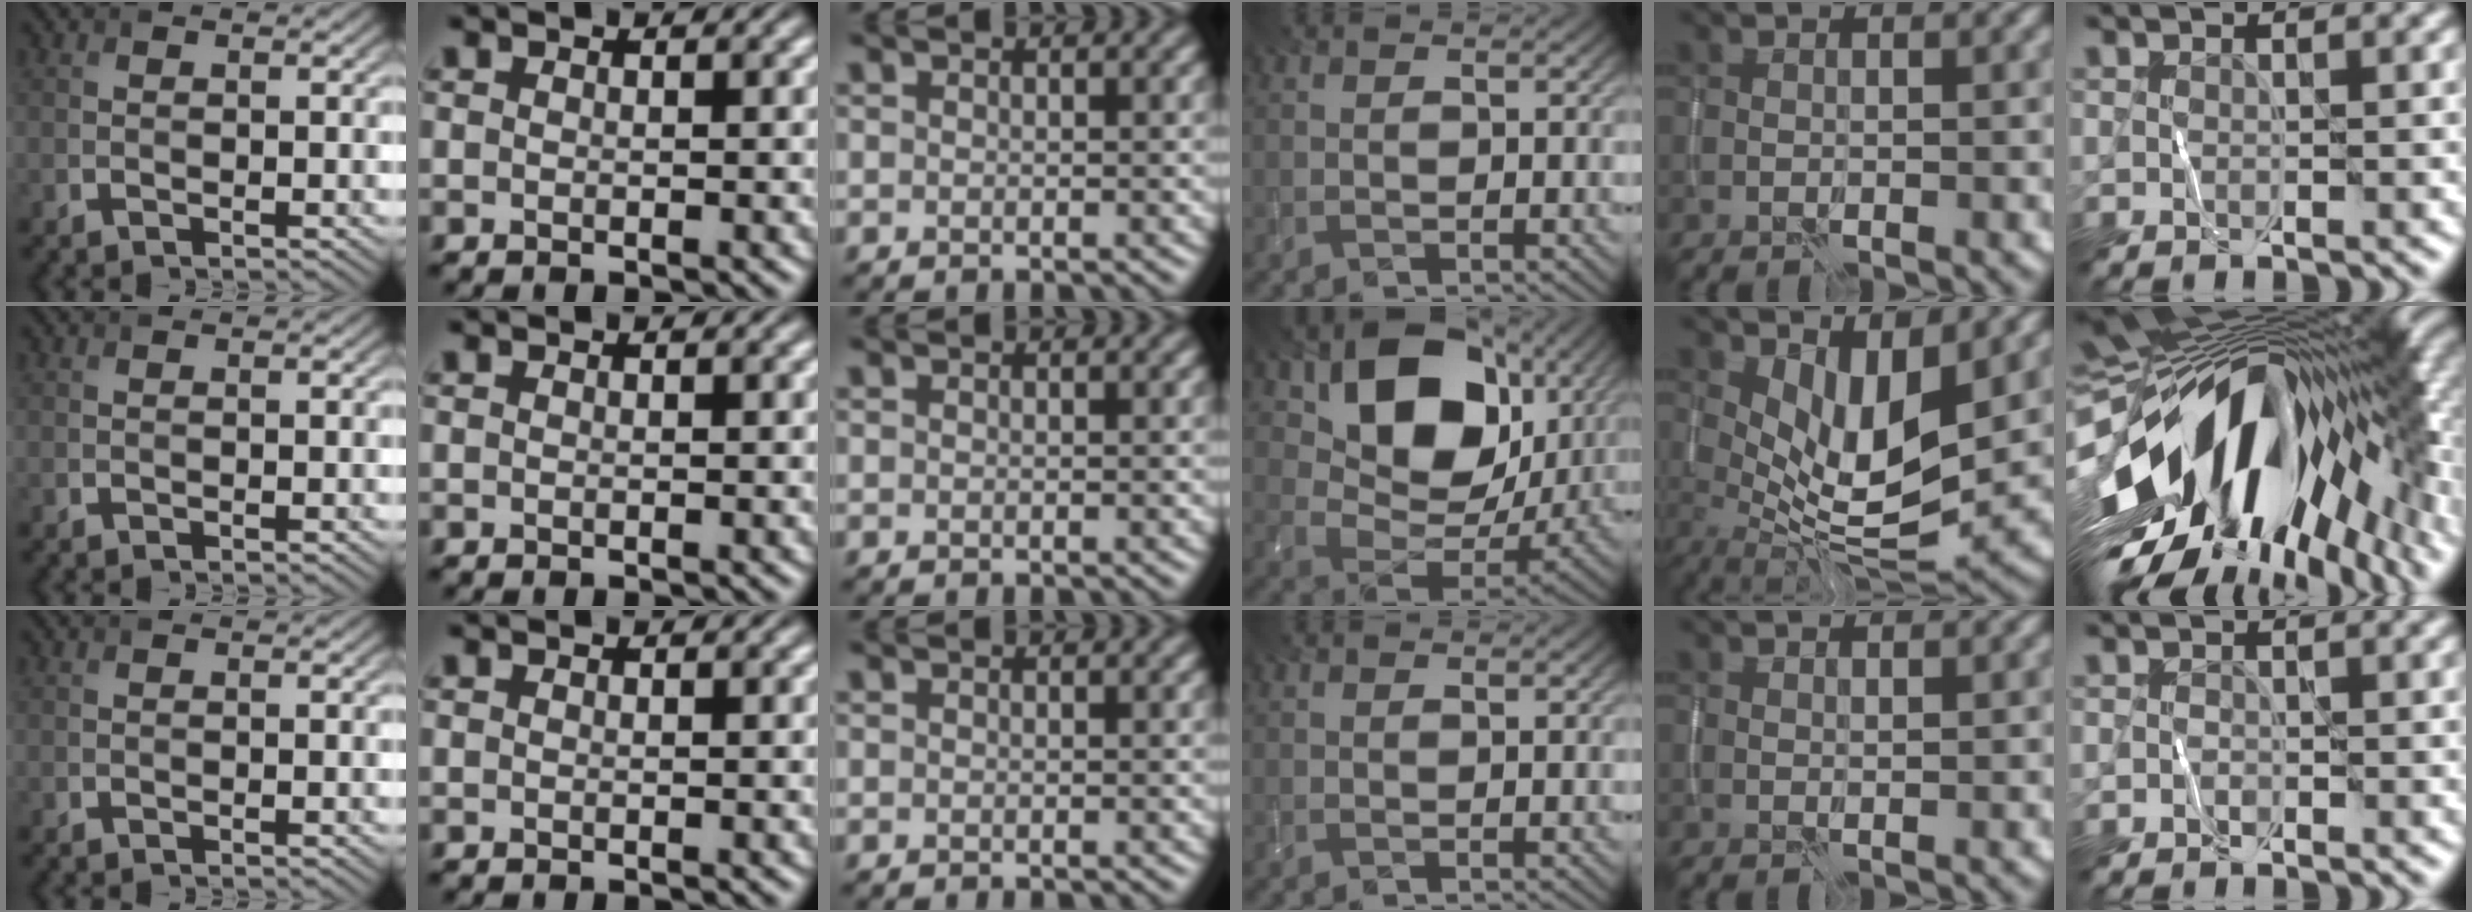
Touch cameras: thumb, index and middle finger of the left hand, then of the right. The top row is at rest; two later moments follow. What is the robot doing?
{"motion": "wipe", "object": "whiteboard"}